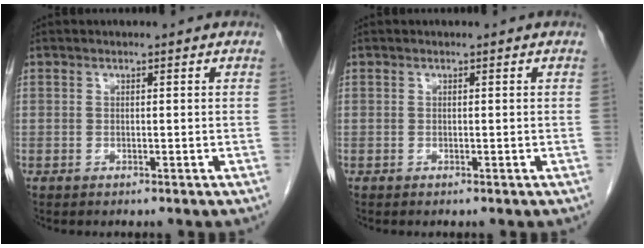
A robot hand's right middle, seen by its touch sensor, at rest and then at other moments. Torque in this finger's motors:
{"motor_torque": [0.47, -0.35, 0.05, 0.01]}